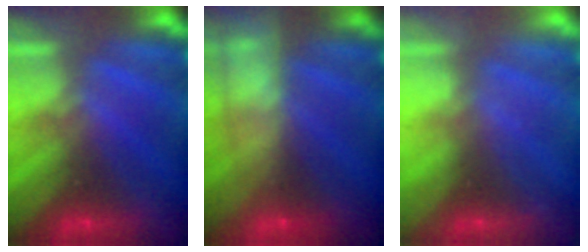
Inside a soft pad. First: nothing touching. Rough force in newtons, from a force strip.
{"total": 9.6}
{"total": 2.1}